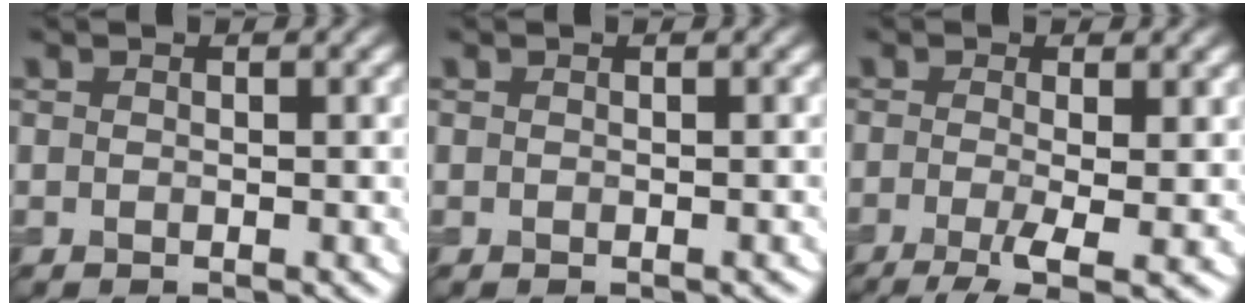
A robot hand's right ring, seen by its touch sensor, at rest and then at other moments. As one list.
[{"total": 0.0}, {"total": 5.1, "force": [-1.8, 1.4, 4.5], "torque": [-0.079, -0.012, -0.035]}]